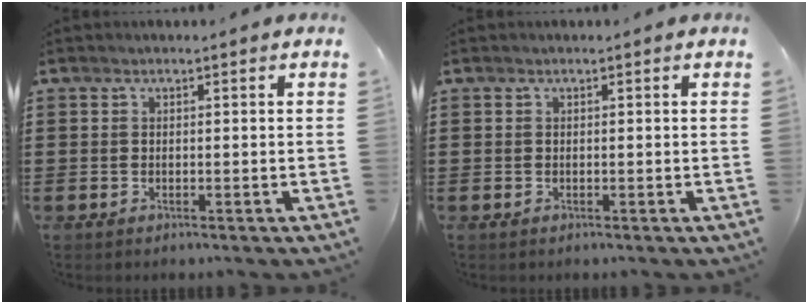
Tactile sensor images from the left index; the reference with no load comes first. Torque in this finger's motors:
{"motor_torque": [0.00, 0.00, 0.00, 0.00]}